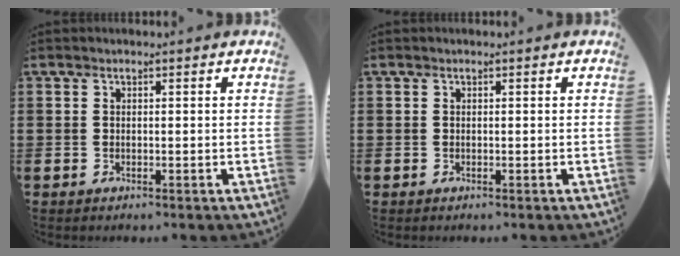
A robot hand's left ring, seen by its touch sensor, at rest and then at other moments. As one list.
[{"total": 0.0}]